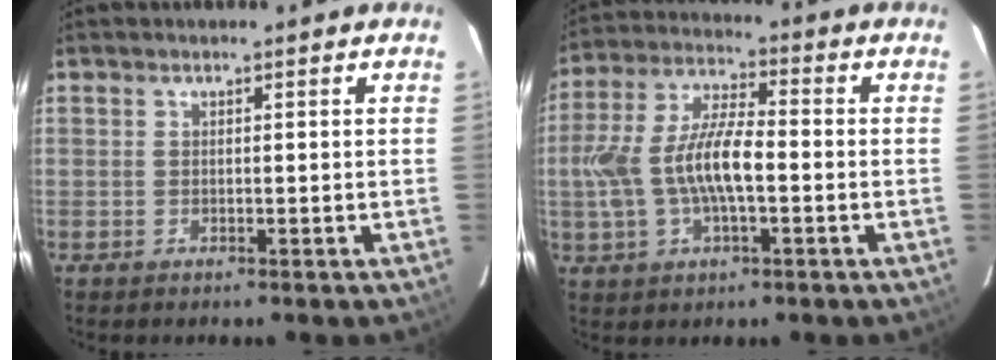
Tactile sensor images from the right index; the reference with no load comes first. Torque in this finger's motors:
{"motor_torque": [0.51, -0.12, 0.89, 0.21]}